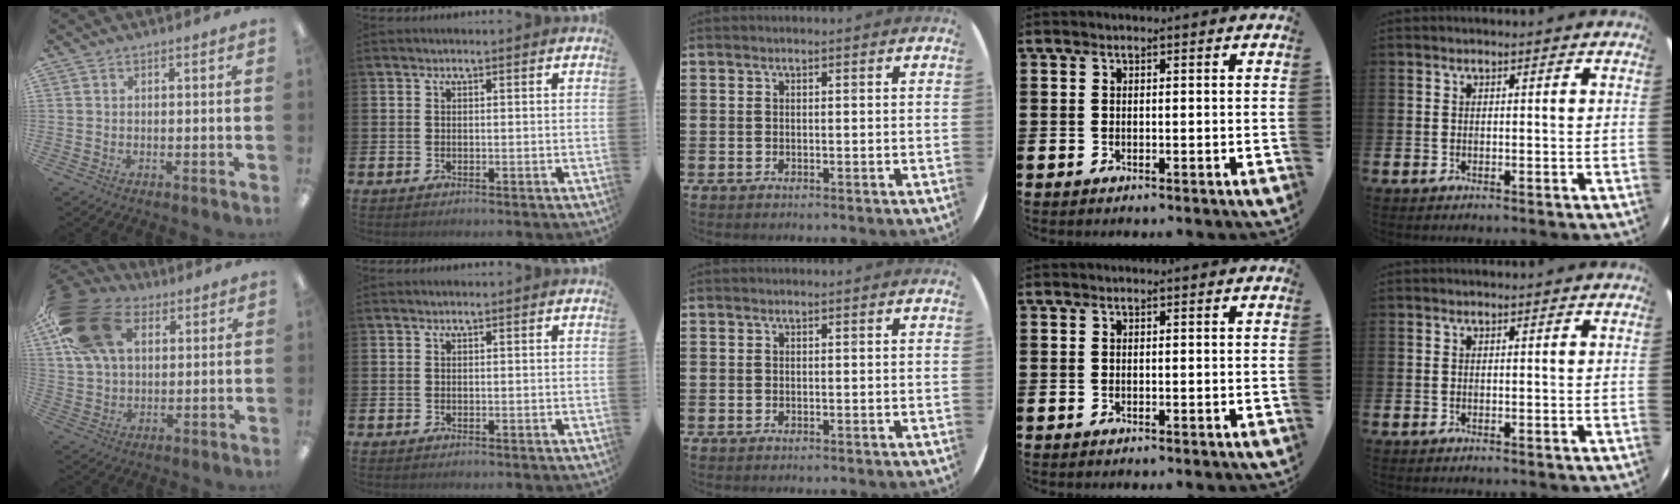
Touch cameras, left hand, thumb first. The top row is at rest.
{"thumb": {"total": 19.3, "force": [7.8, 12.3, 12.6], "torque": [-0.260, -0.001, 0.144]}}